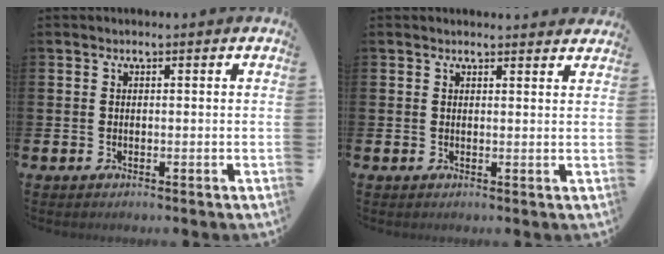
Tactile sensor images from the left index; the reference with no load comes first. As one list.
[{"total": 1.5, "force": [1.5, 0.1, 0.0], "torque": [0.010, -0.009, 0.025]}]